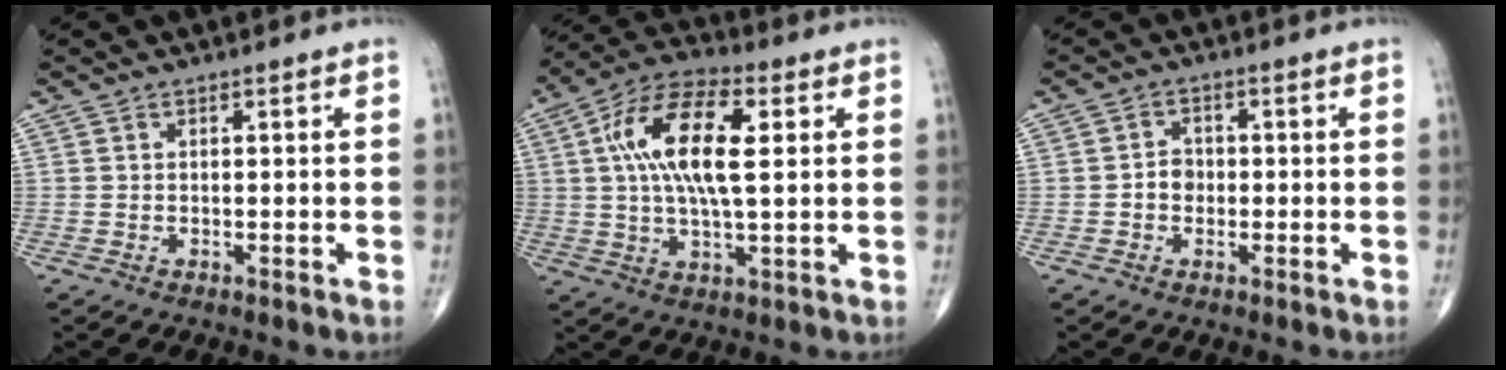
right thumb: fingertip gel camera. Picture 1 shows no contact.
{"total": 16.0, "force": [3.3, 6.7, 14.2], "torque": [-0.263, 0.015, 0.054]}
{"total": 2.8, "force": [-0.5, 2.4, 1.4], "torque": [-0.008, 0.009, -0.015]}